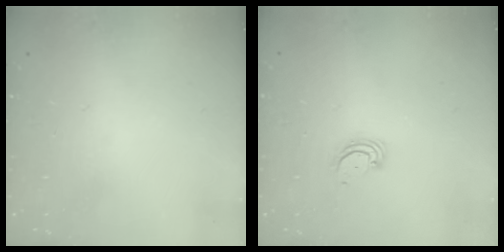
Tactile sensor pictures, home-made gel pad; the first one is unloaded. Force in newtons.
{"total": 2.8, "press": 2.8, "slide": 0.2}